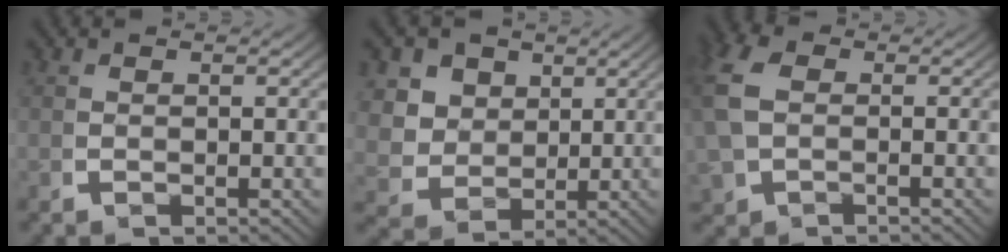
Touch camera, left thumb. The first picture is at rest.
{"total": 8.3, "force": [1.8, 6.9, 4.3], "torque": [-0.107, -0.034, 0.038]}
{"total": 4.1, "force": [0.0, 3.0, 2.7], "torque": [-0.081, -0.007, 0.011]}